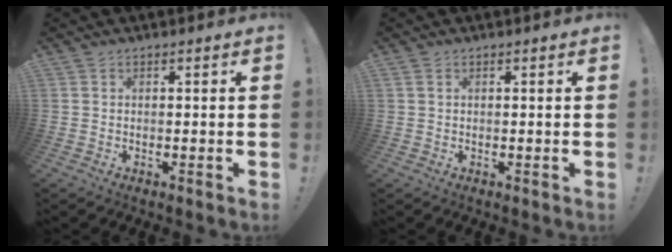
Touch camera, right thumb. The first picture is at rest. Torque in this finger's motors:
{"motor_torque": [0.17, -0.16, -0.01, 0.10, -0.14]}